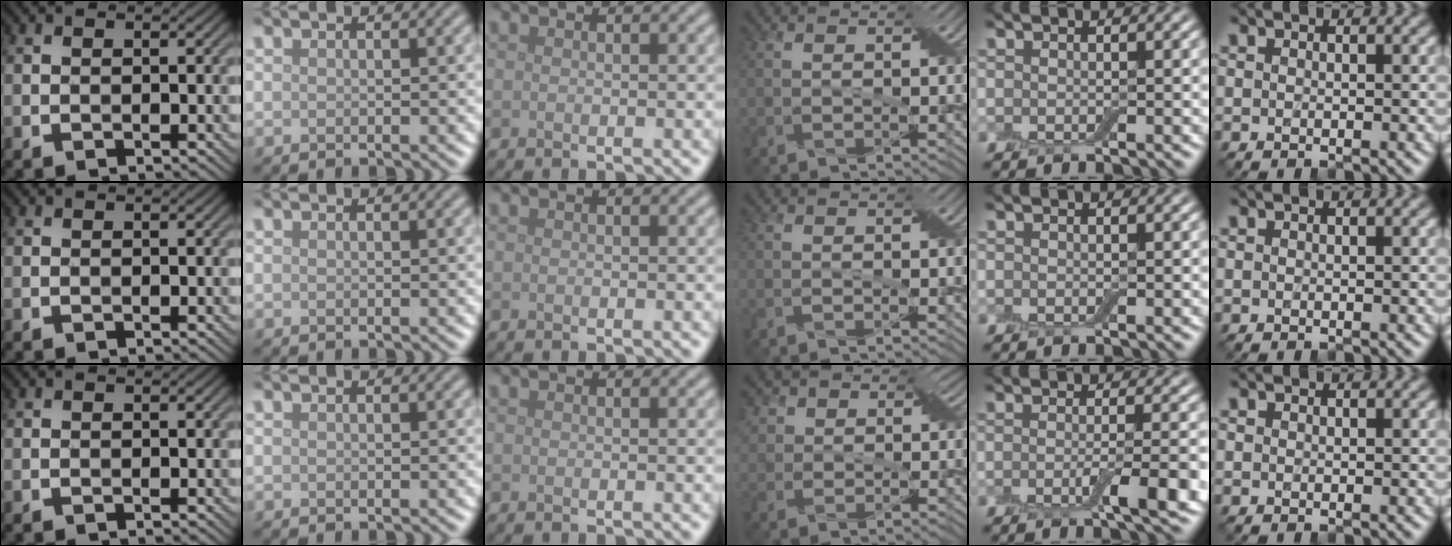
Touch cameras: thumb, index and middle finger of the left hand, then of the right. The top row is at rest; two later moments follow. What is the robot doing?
{"motion": "pour", "object": "cup"}